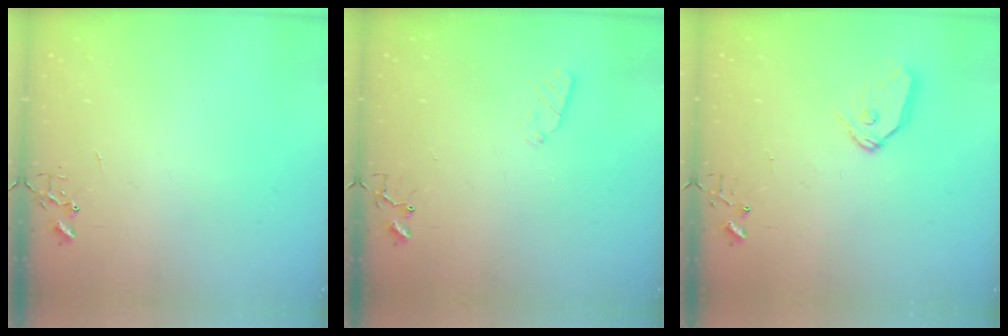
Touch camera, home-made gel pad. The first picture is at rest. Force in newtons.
{"total": 3.5, "press": 3.4, "slide": 0.5}
{"total": 8.9, "press": 8.8, "slide": 0.6}